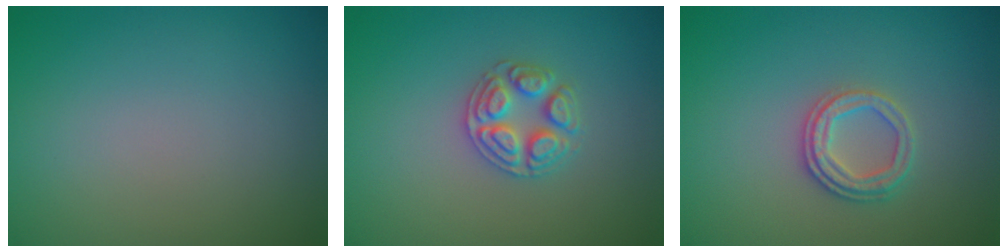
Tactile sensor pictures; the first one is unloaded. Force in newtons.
{"total": 2.5, "press": 2.5, "slide": 0.4}
{"total": 2.4, "press": 2.3, "slide": 0.7}